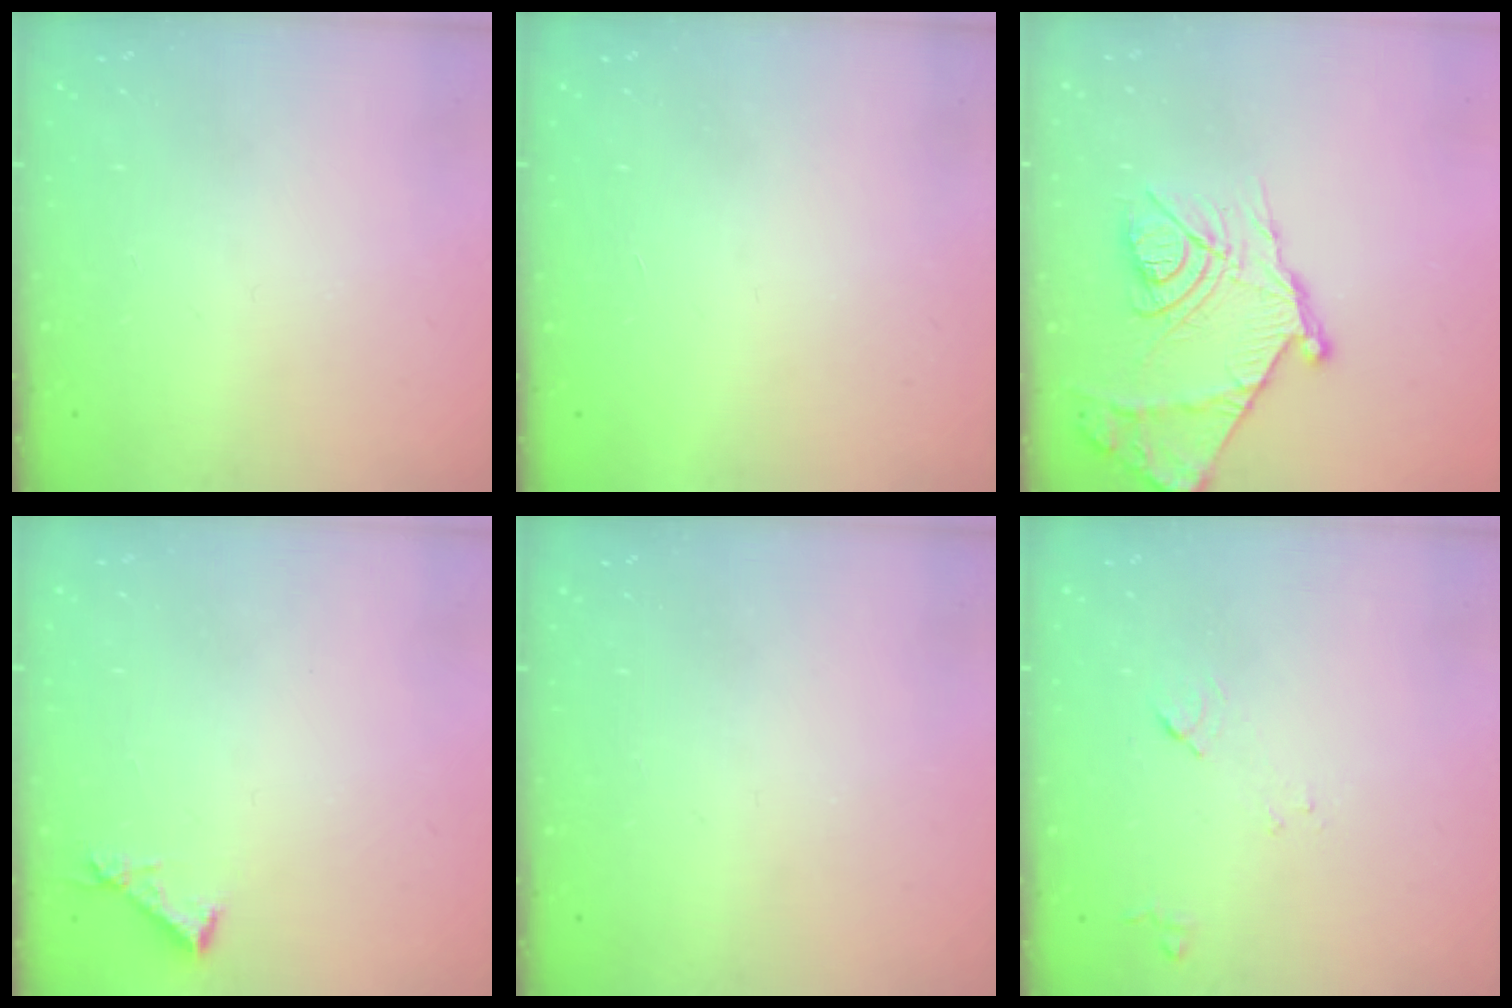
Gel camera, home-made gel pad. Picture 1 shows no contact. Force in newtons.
{"total": 1.7, "press": 1.7, "slide": 0.1}
{"total": 18.9, "press": 18.8, "slide": 1.6}
{"total": 4.2, "press": 4.2, "slide": 0.4}
{"total": 0.0}
{"total": 8.0, "press": 7.9, "slide": 0.8}